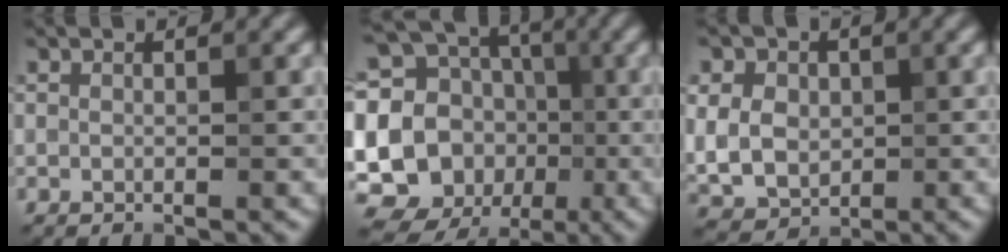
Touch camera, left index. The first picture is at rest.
{"total": 16.6, "force": [0.0, 14.8, 7.6], "torque": [-0.193, 0.031, -0.018]}
{"total": 9.8, "force": [1.5, 8.0, 5.5], "torque": [-0.101, 0.029, 0.005]}